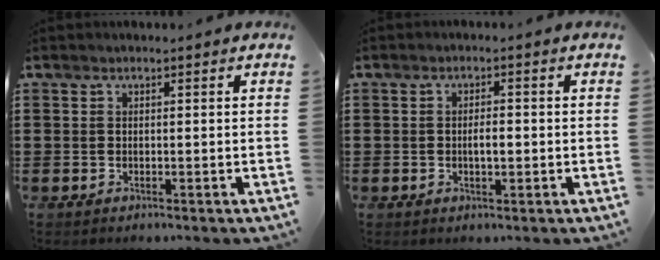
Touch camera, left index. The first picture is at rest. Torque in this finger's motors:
{"motor_torque": [0.70, 0.55, 0.10, 0.04]}